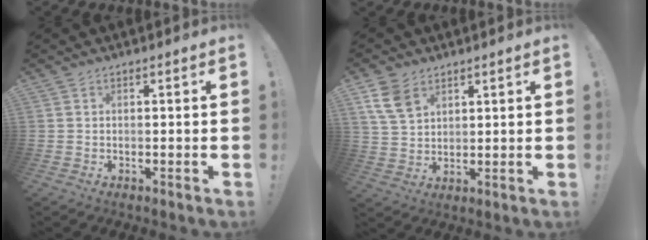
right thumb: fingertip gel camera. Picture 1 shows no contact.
{"total": 8.7, "force": [5.0, 5.5, 4.4], "torque": [-0.084, -0.011, 0.103]}